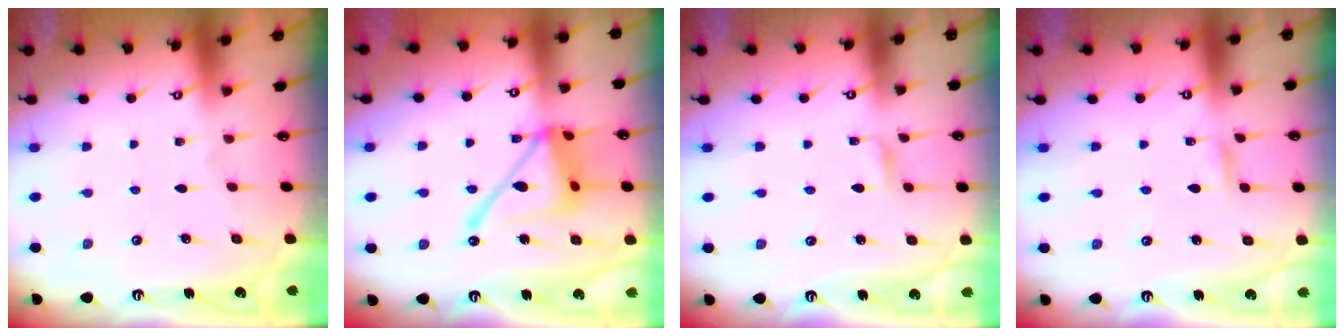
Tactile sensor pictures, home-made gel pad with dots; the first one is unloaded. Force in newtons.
{"total": 17.0, "press": 17.0, "slide": 1.5}
{"total": 1.8, "press": 1.8, "slide": 0.3}
{"total": 3.6, "press": 3.5, "slide": 0.4}